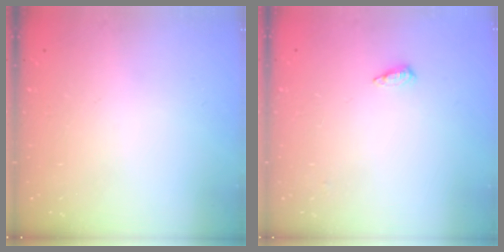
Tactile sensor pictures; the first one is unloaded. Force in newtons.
{"total": 3.9, "press": 3.8, "slide": 0.6}